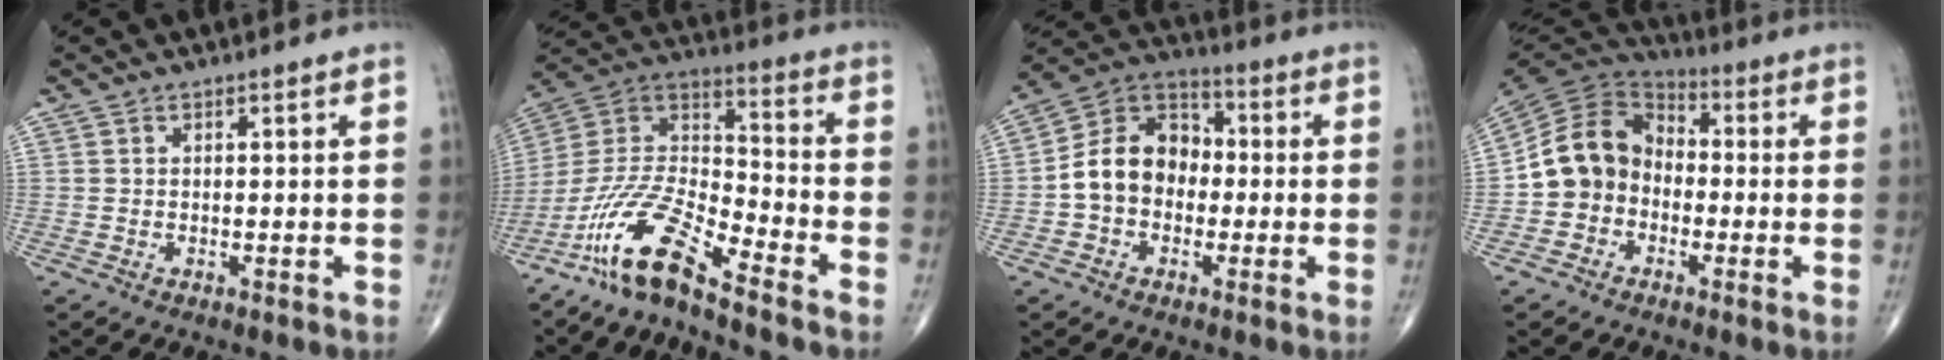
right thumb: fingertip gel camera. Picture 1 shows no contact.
{"total": 14.7, "force": [-11.0, 2.8, 9.4], "torque": [-0.187, 0.073, -0.218]}
{"total": 11.8, "force": [-1.4, 9.2, 7.2], "torque": [-0.101, 0.043, -0.040]}
{"total": 11.9, "force": [-2.4, 10.0, 6.0], "torque": [-0.091, 0.043, -0.059]}